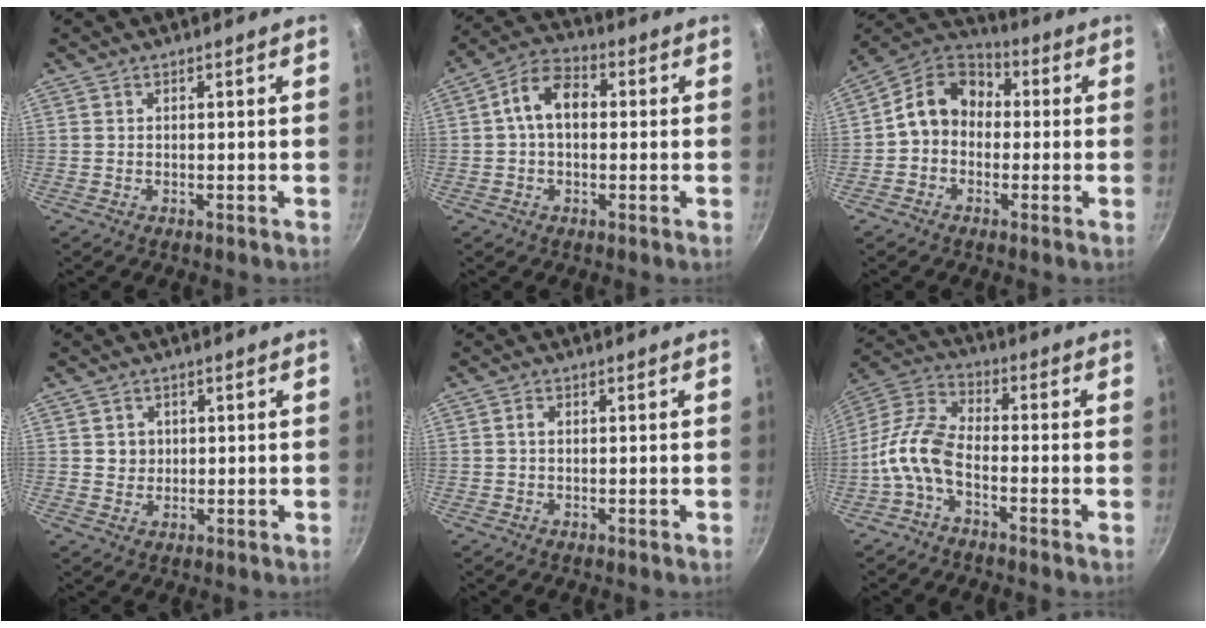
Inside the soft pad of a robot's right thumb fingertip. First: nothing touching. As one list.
[{"total": 9.0, "force": [0.8, 5.9, 6.7], "torque": [-0.098, 0.029, -0.001]}, {"total": 11.0, "force": [0.1, 8.8, 6.6], "torque": [-0.078, 0.037, -0.023]}, {"total": 2.9, "force": [0.6, 2.7, 0.9], "torque": [0.000, 0.002, 0.010]}, {"total": 1.2, "force": [0.1, 0.7, 0.9], "torque": [-0.017, 0.004, 0.002]}, {"total": 9.7, "force": [-3.8, 4.6, 7.6], "torque": [-0.164, 0.040, -0.094]}]